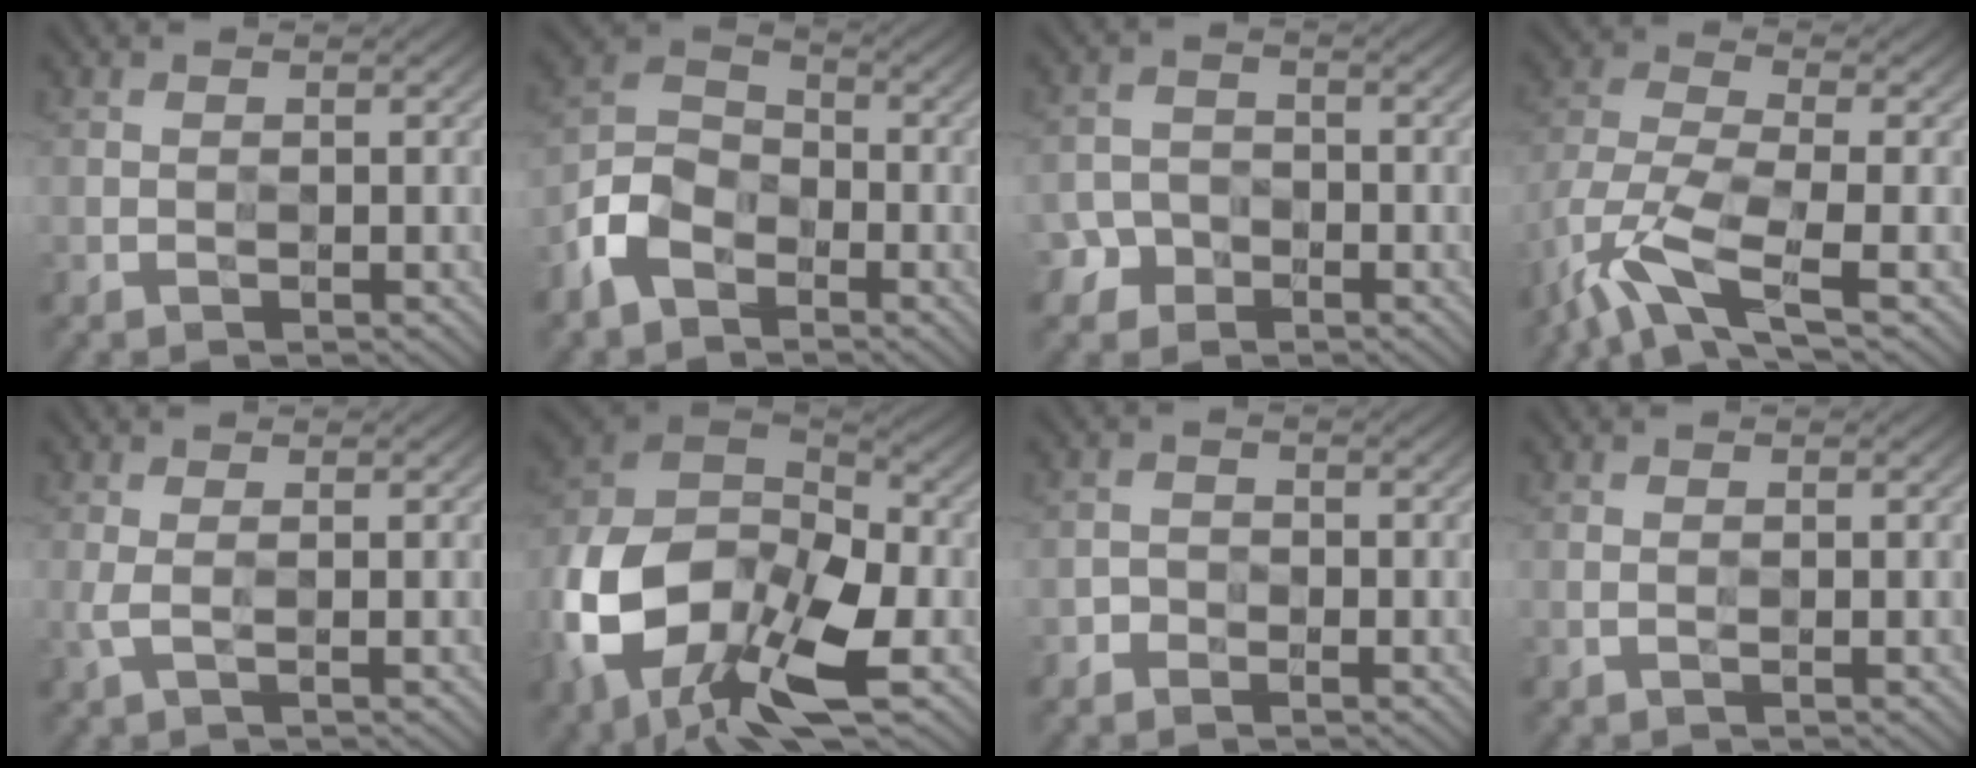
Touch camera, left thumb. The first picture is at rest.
{"total": 7.1, "force": [-4.5, 4.6, 3.0], "torque": [-0.061, 0.004, -0.107]}
{"total": 3.4, "force": [-2.4, 2.4, -0.2], "torque": [0.008, 0.001, -0.049]}
{"total": 9.3, "force": [-6.3, 3.0, 6.2], "torque": [-0.133, -0.012, -0.134]}
{"total": 1.3, "force": [0.3, 0.1, 1.2], "torque": [-0.035, 0.000, 0.006]}
{"total": 17.1, "force": [-7.1, 10.8, 11.3], "torque": [-0.263, -0.020, -0.135]}
{"total": 1.9, "force": [-1.4, 1.2, -0.2], "torque": [0.015, -0.002, -0.030]}
{"total": 0.0}